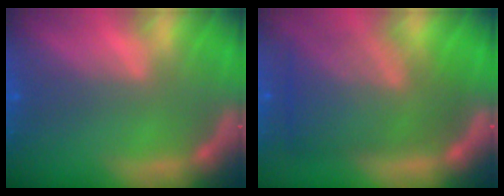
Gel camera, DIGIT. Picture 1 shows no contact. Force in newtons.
{"total": 9.0}